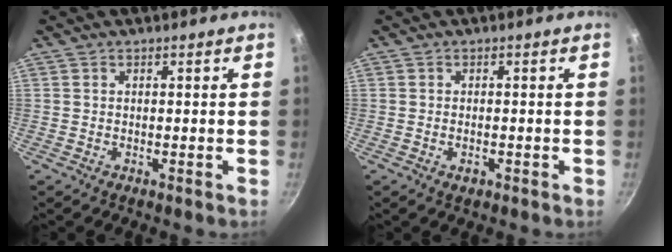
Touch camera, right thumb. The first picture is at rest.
{"total": 1.6, "force": [-0.7, 1.0, 1.1], "torque": [-0.018, 0.002, -0.013]}